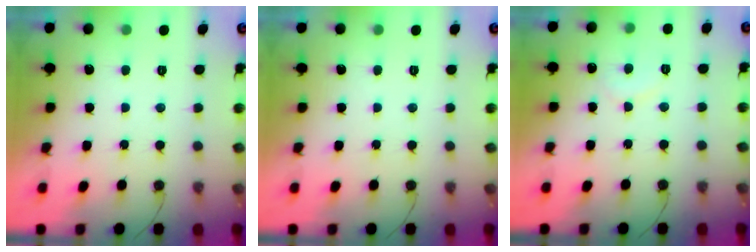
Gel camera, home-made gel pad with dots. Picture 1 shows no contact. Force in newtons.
{"total": 0.0}
{"total": 6.7, "press": 6.7, "slide": 0.5}